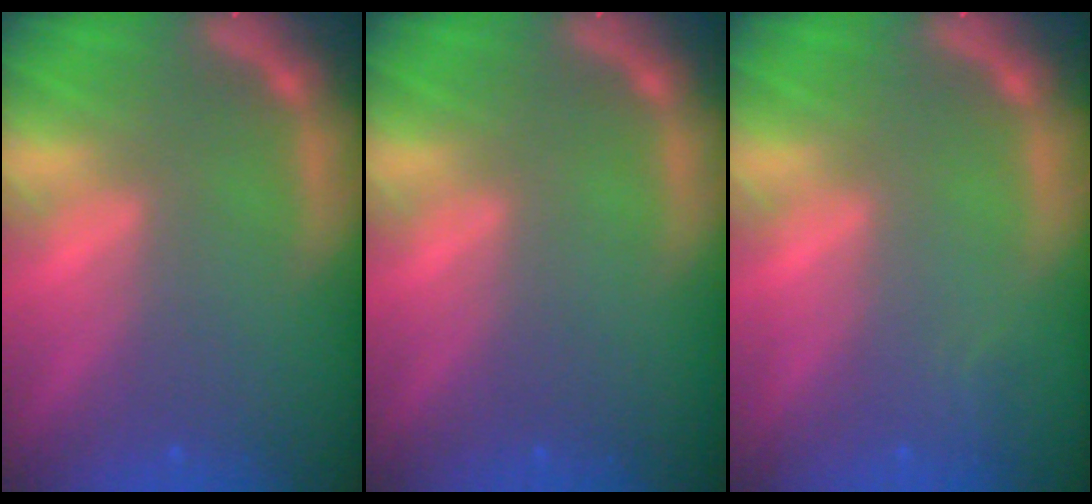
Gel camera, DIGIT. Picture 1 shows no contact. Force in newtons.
{"total": 0.0}
{"total": 0.9}